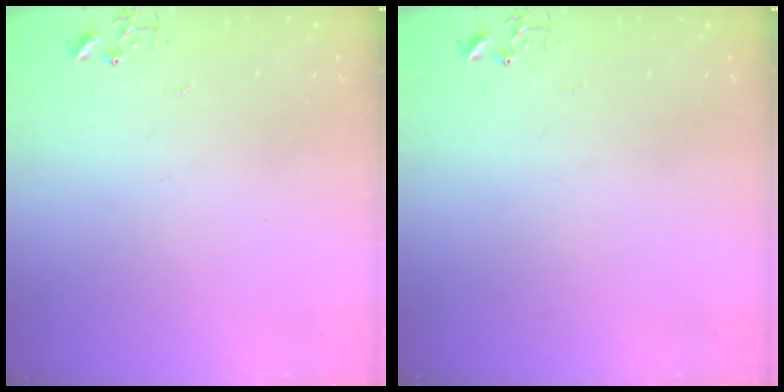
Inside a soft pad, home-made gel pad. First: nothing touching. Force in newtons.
{"total": 0.0}